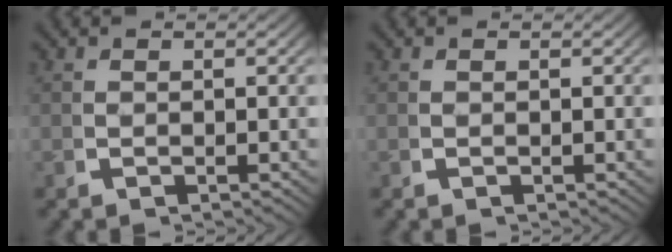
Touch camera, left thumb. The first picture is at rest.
{"total": 0.0}